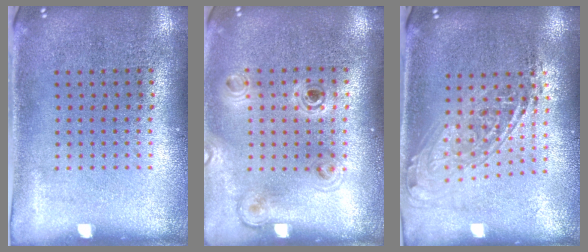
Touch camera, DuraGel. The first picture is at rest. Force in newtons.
{"total": 1.1, "press": 1.0, "slide": 0.3}
{"total": 1.6, "press": 1.3, "slide": 1.0}